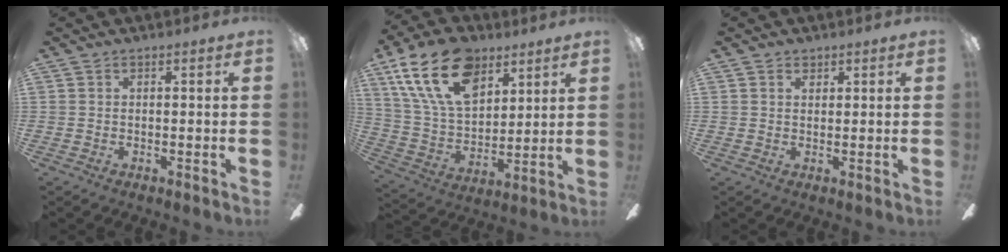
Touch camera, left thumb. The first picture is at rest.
{"total": 21.7, "force": [11.9, 12.6, 13.0], "torque": [-0.247, -0.039, 0.215]}
{"total": 1.4, "force": [1.0, 0.9, 0.5], "torque": [-0.003, -0.001, 0.017]}